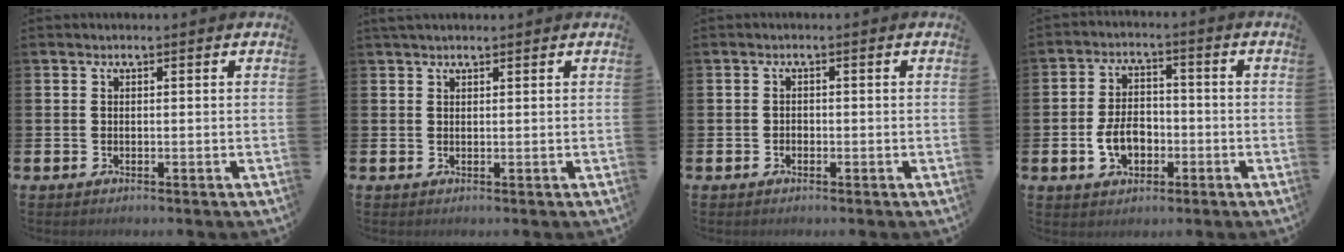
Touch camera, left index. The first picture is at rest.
{"total": 1.4, "force": [1.2, 0.4, 0.4], "torque": [0.003, 0.000, 0.020]}
{"total": 0.8, "force": [-0.5, 0.6, 0.1], "torque": [-0.007, 0.004, -0.011]}
{"total": 5.4, "force": [-1.7, 3.6, 3.5], "torque": [-0.050, 0.007, -0.035]}